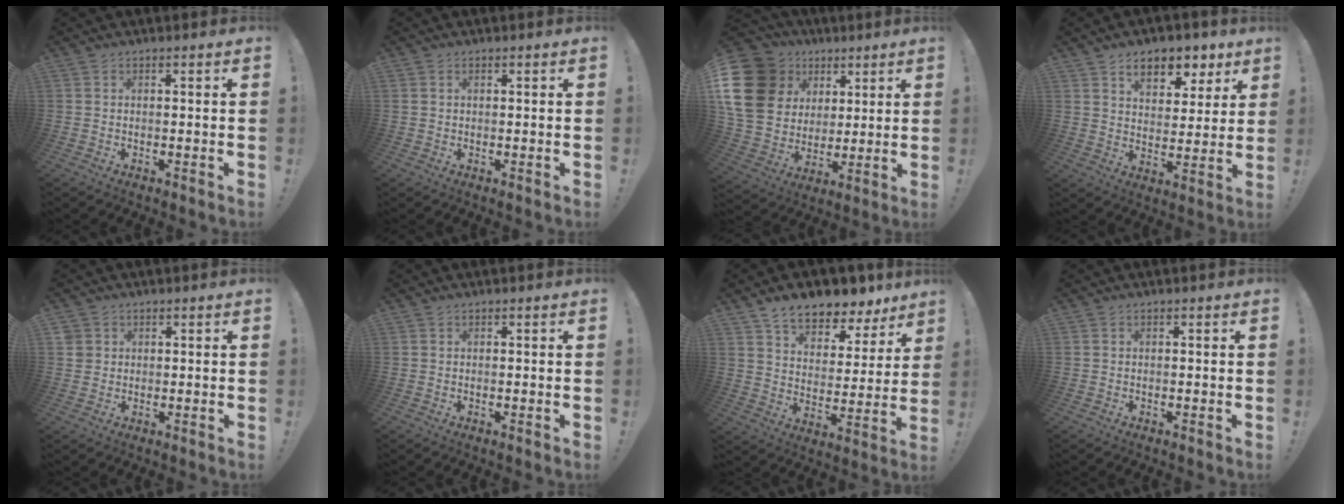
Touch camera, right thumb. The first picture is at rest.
{"total": 0.7, "force": [0.3, 0.5, 0.3], "torque": [-0.011, 0.004, 0.006]}
{"total": 20.2, "force": [7.0, 16.2, 9.9], "torque": [-0.181, -0.030, 0.155]}
{"total": 9.2, "force": [6.0, 5.7, 4.1], "torque": [-0.052, -0.040, 0.108]}
{"total": 2.5, "force": [1.0, 2.2, 0.5], "torque": [-0.009, 0.000, 0.020]}
{"total": 0.0}
{"total": 10.2, "force": [8.6, 4.3, 3.5], "torque": [-0.057, -0.074, 0.155]}
{"total": 0.0}